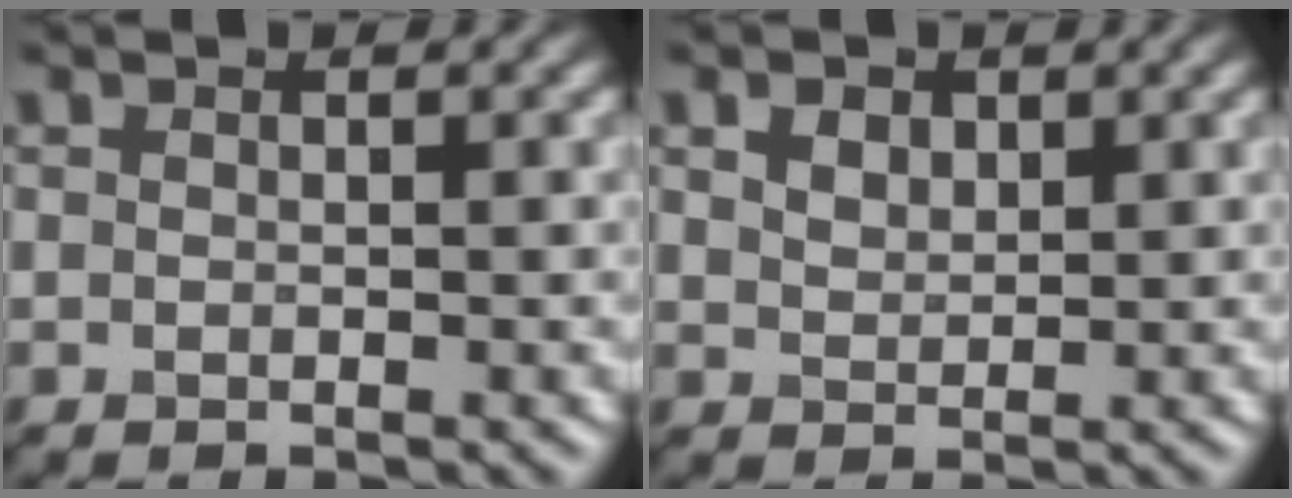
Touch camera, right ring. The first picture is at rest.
{"total": 2.0, "force": [1.1, 1.3, 0.9], "torque": [-0.018, -0.001, 0.018]}